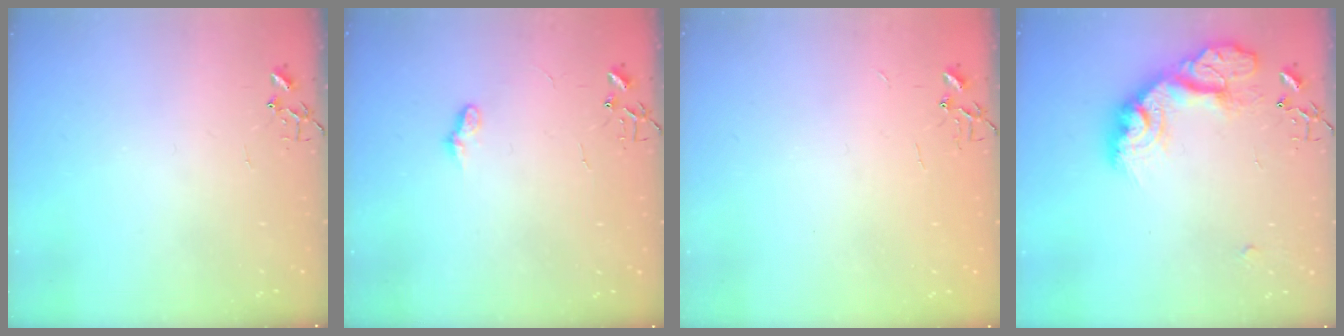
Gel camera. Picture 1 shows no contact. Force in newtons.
{"total": 6.1, "press": 6.1, "slide": 0.6}
{"total": 1.9, "press": 1.9, "slide": 0.3}
{"total": 20.0, "press": 20.0, "slide": 1.6}